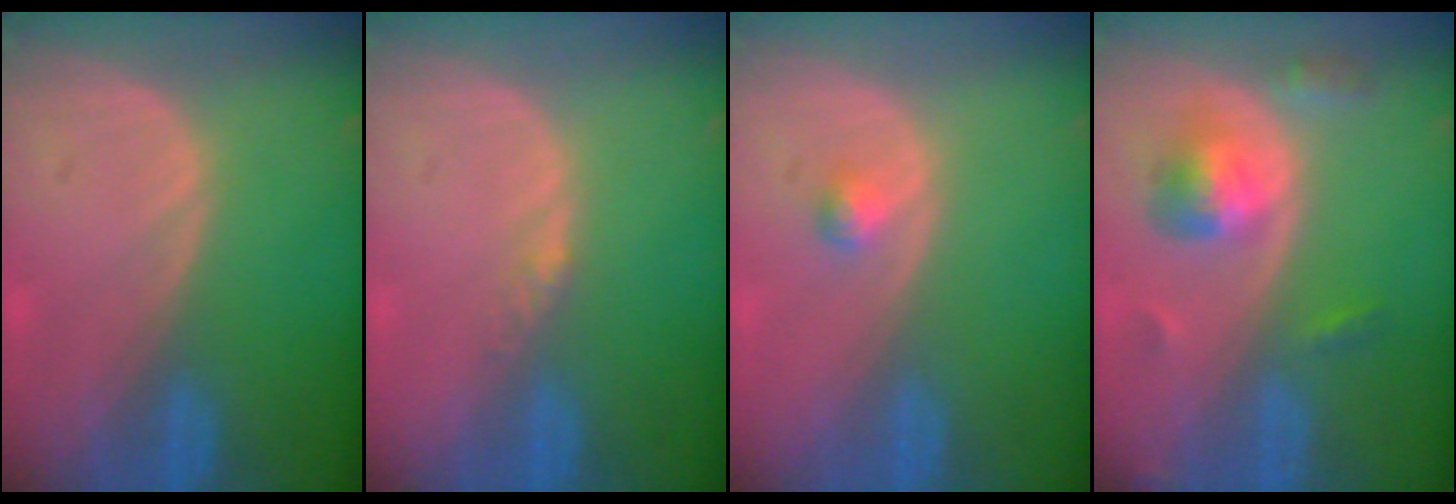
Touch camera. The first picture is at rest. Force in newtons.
{"total": 1.4, "press": 1.1, "slide": 0.8}
{"total": 1.3, "press": 1.2, "slide": 0.1}
{"total": 5.6, "press": 5.3, "slide": 1.8}